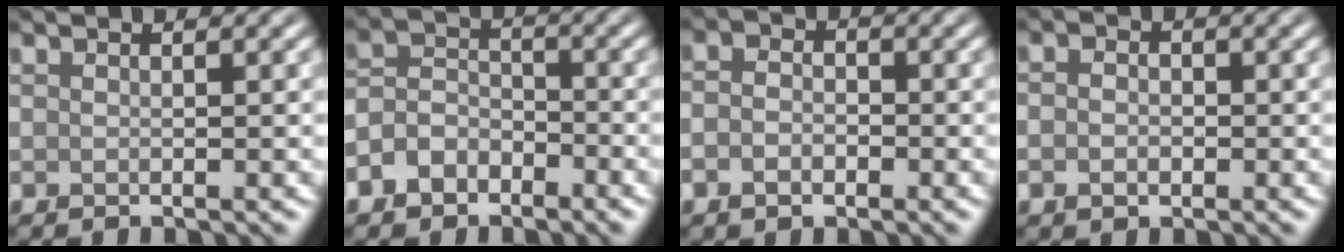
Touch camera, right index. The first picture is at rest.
{"total": 3.9, "force": [-2.4, 2.6, 1.6], "torque": [-0.033, 0.005, -0.051]}
{"total": 2.6, "force": [-0.8, 1.9, 1.5], "torque": [-0.020, -0.001, -0.025]}
{"total": 1.9, "force": [-0.4, 1.4, 1.1], "torque": [-0.019, 0.000, -0.012]}